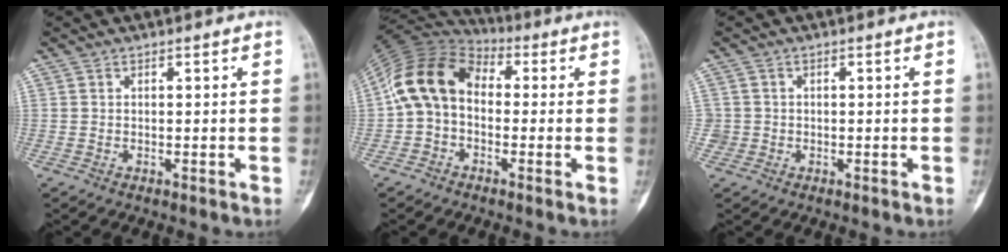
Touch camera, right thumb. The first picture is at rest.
{"total": 13.0, "force": [0.0, 9.4, 9.0], "torque": [-0.161, 0.035, -0.017]}
{"total": 1.7, "force": [-0.3, 1.6, -0.1], "torque": [0.015, 0.008, -0.009]}